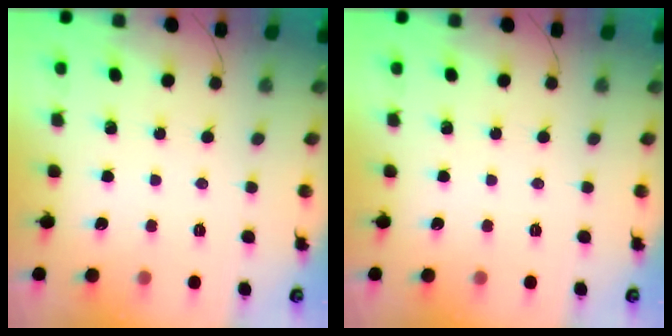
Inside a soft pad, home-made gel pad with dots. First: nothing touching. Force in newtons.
{"total": 0.0}